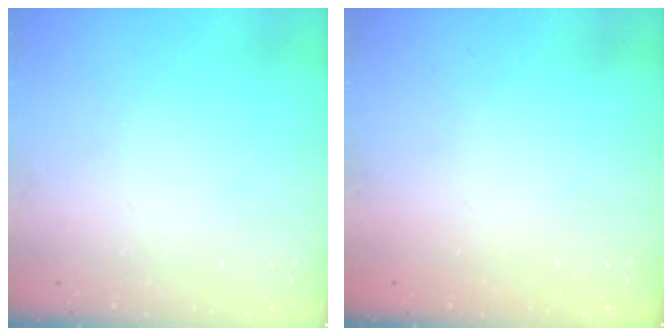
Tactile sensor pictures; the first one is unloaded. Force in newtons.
{"total": 0.9, "press": 0.9, "slide": 0.1}